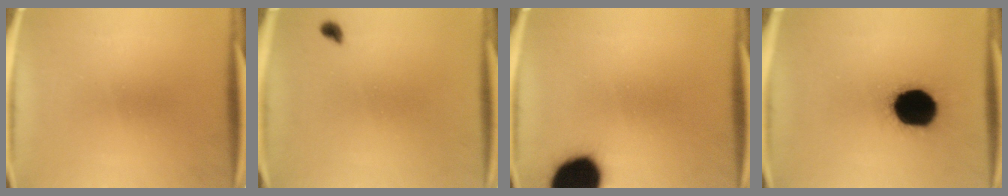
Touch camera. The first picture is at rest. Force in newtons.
{"total": 1.4}
{"total": 20.1}
{"total": 19.7}